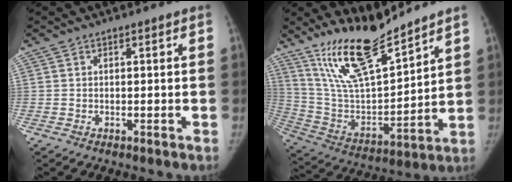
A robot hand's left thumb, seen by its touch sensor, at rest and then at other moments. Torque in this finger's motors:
{"motor_torque": [0.20, 0.23, 1.29, -1.49, 0.17]}